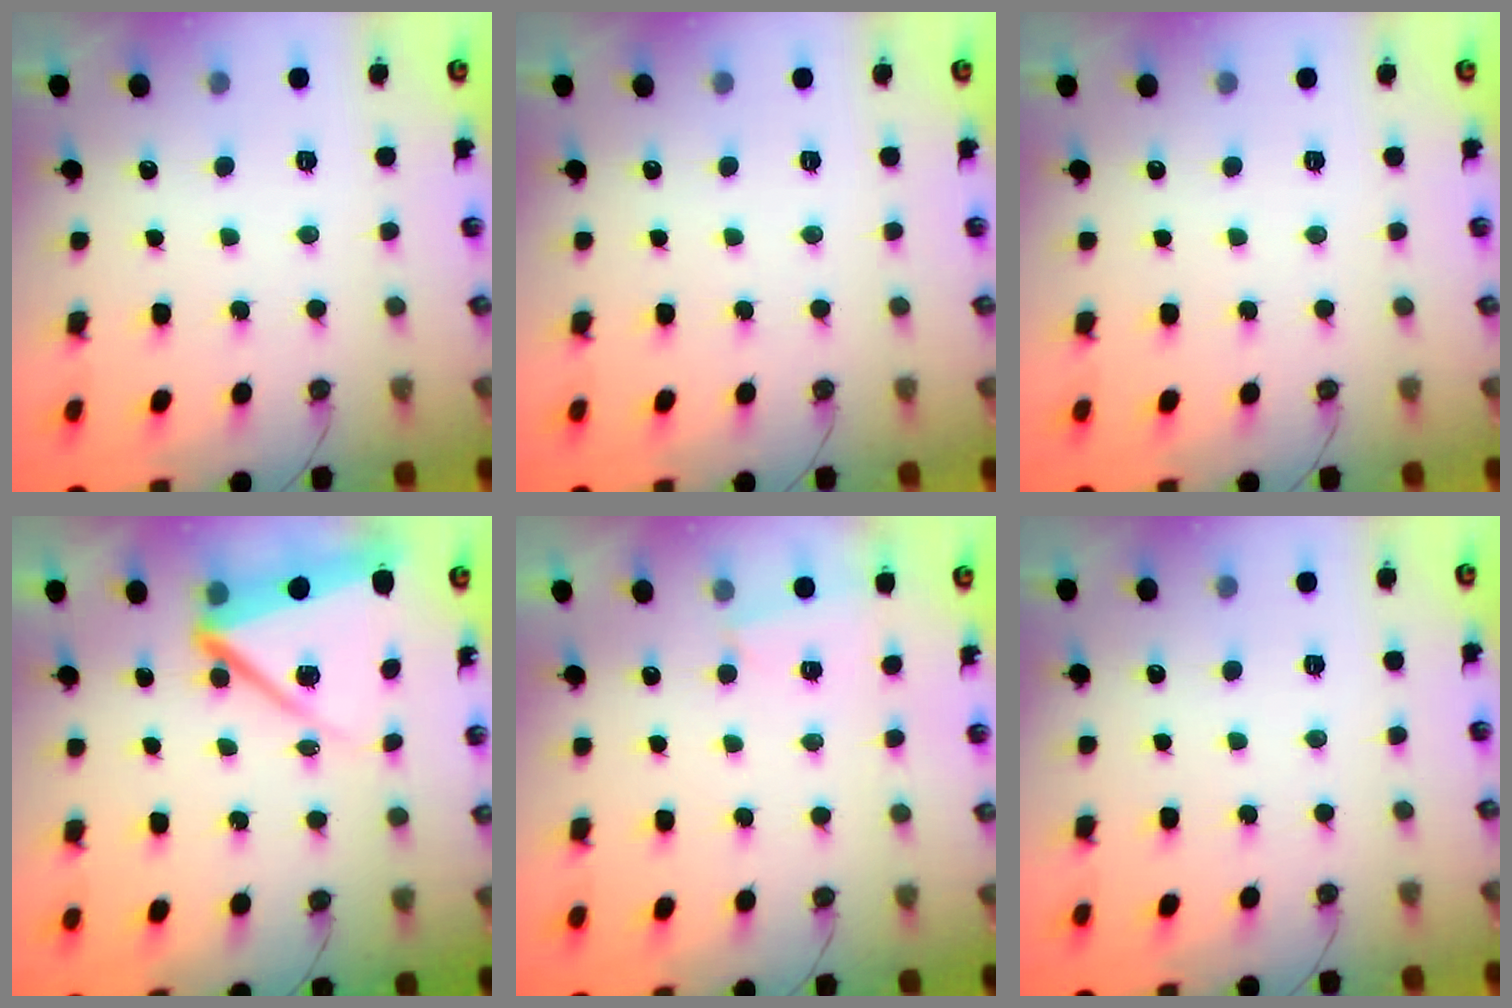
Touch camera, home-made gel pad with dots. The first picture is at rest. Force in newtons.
{"total": 0.0}
{"total": 0.0}
{"total": 10.3, "press": 10.1, "slide": 1.9}
{"total": 1.0, "press": 0.9, "slide": 0.4}
{"total": 0.0}